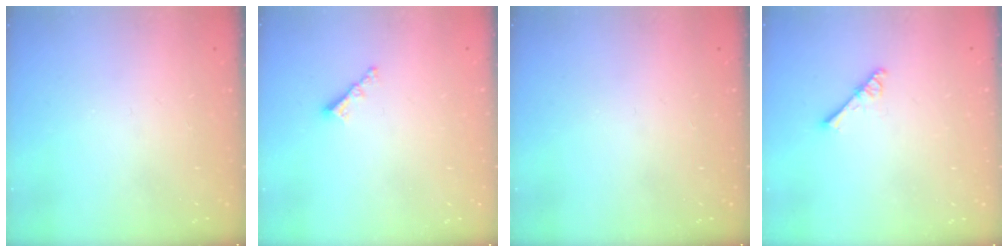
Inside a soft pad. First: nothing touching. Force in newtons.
{"total": 3.6, "press": 3.6, "slide": 0.4}
{"total": 0.0}
{"total": 2.5, "press": 2.5, "slide": 0.3}